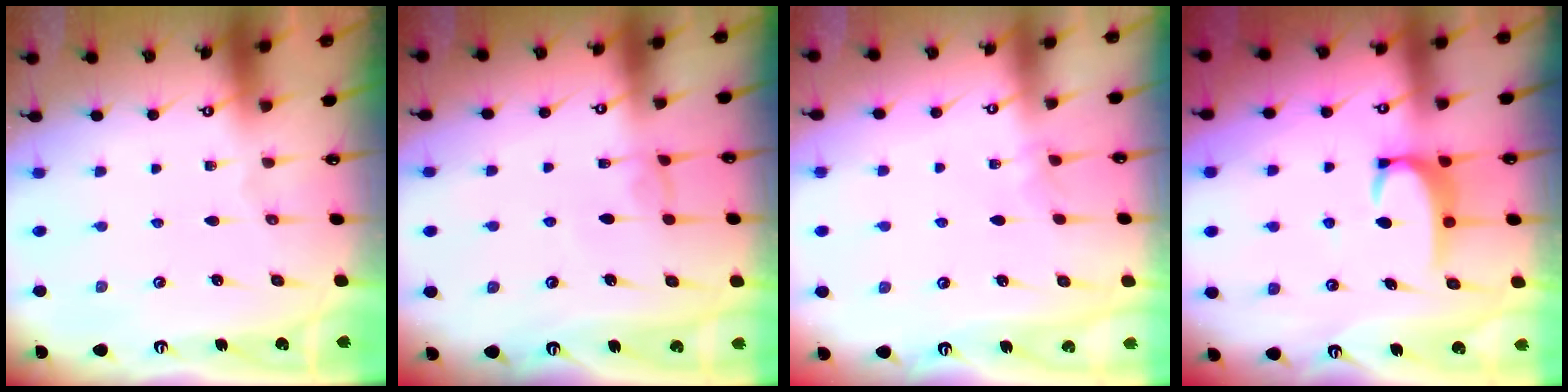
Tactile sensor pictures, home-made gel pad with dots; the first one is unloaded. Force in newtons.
{"total": 1.5, "press": 1.4, "slide": 0.4}
{"total": 3.3, "press": 3.3, "slide": 0.2}
{"total": 3.5, "press": 3.5, "slide": 0.6}